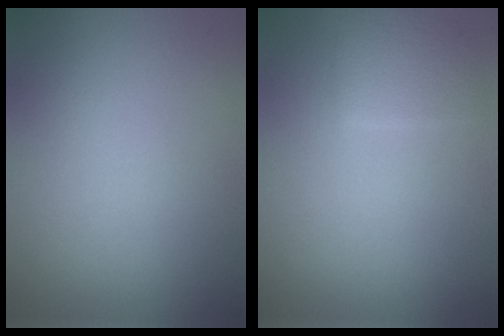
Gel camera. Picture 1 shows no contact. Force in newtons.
{"total": 2.0, "press": 2.0, "slide": 0.1}